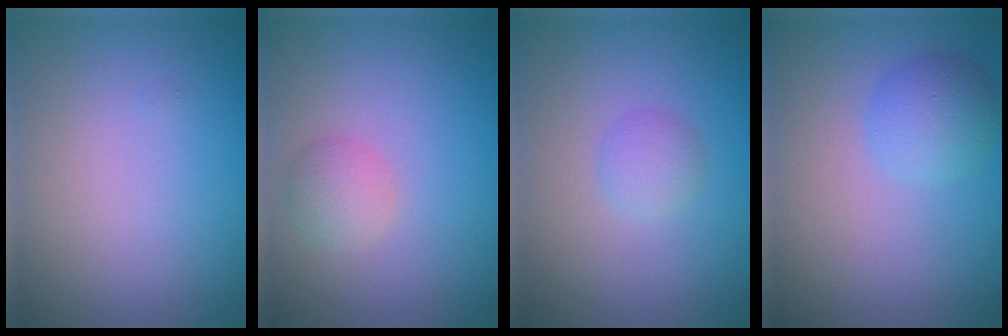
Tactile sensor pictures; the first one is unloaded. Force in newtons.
{"total": 2.1, "press": 2.1, "slide": 0.2}
{"total": 1.4, "press": 1.4, "slide": 0.0}
{"total": 2.7, "press": 2.7, "slide": 0.1}